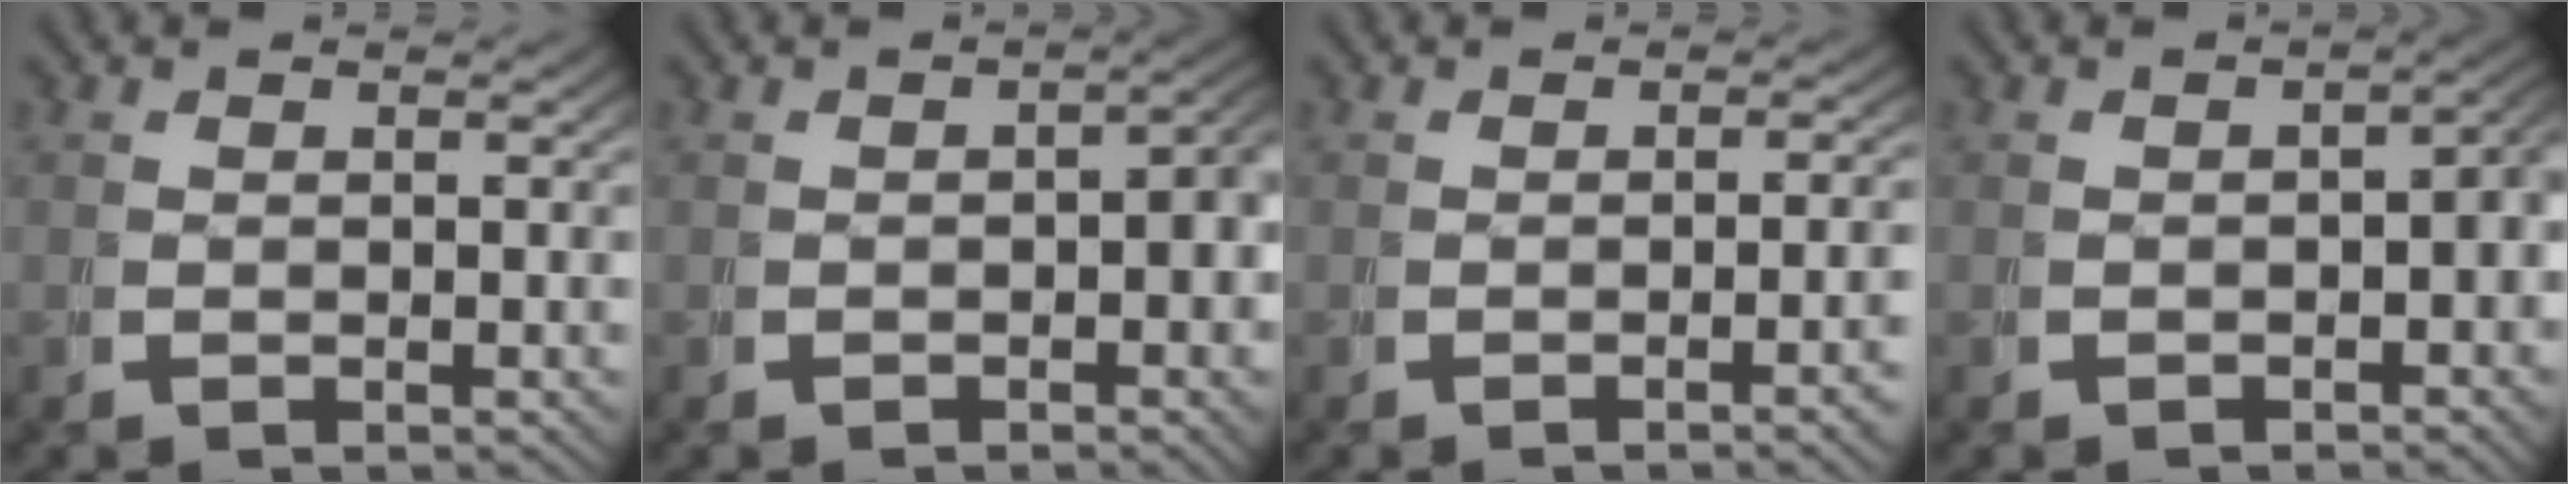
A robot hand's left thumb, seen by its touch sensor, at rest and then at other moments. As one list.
[{"total": 3.8, "force": [-0.9, 2.1, 3.0], "torque": [-0.035, -0.009, -0.009]}, {"total": 2.4, "force": [-0.8, 0.1, 2.2], "torque": [-0.031, 0.007, -0.016]}, {"total": 3.6, "force": [-1.1, 2.0, 2.7], "torque": [-0.033, -0.011, -0.011]}]